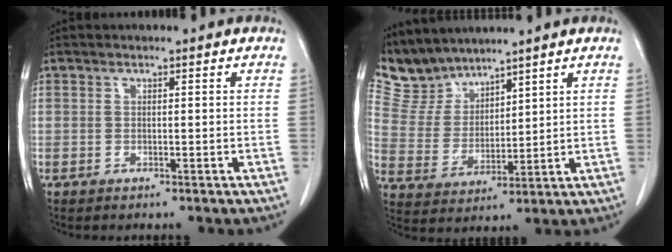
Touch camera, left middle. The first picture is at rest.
{"total": 7.0, "force": [6.7, 1.8, -0.1], "torque": [-0.014, 0.009, 0.156]}